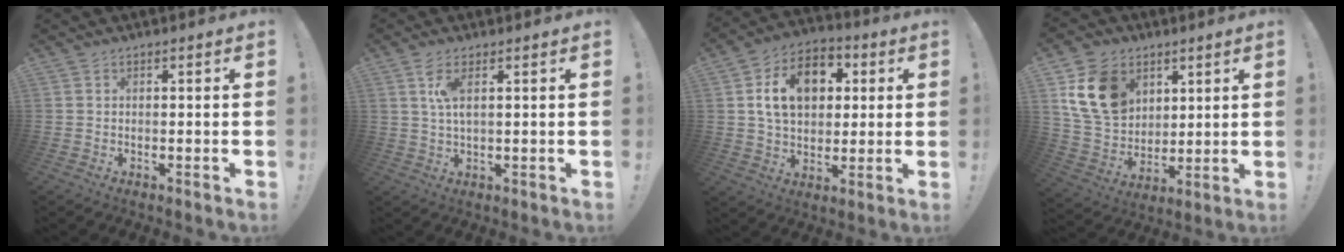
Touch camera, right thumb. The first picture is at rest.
{"total": 5.8, "force": [2.1, 1.7, 5.1], "torque": [-0.108, -0.004, 0.034]}
{"total": 15.8, "force": [4.2, 11.4, 10.2], "torque": [-0.153, 0.003, 0.081]}
{"total": 16.9, "force": [7.0, 12.5, 9.0], "torque": [-0.171, -0.020, 0.141]}